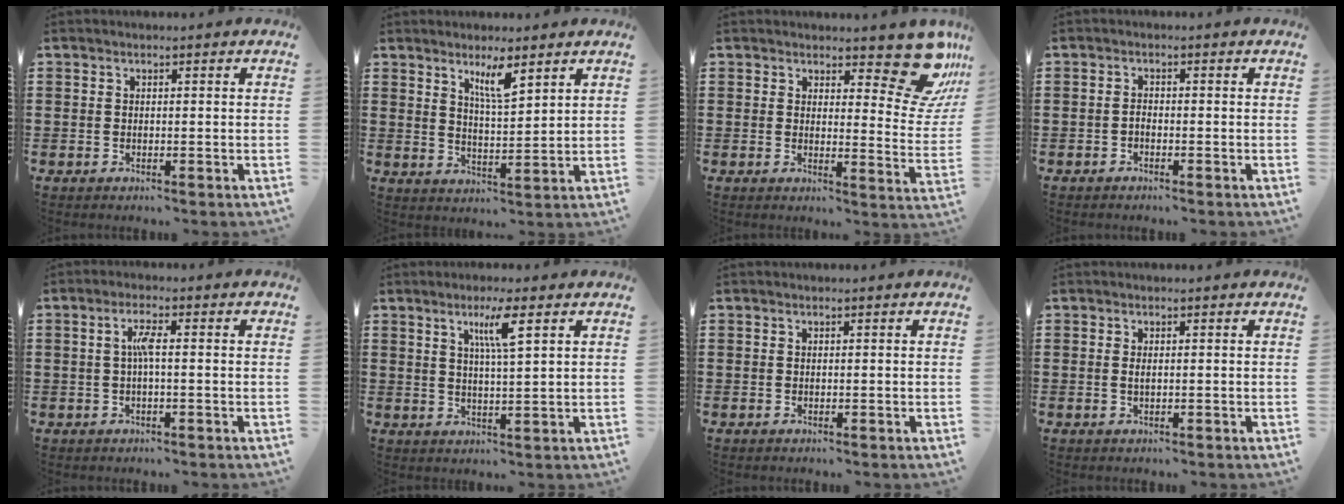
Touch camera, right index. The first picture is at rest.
{"total": 5.0, "force": [3.4, 0.8, 3.5], "torque": [-0.069, -0.003, 0.058]}
{"total": 11.0, "force": [8.1, 3.5, 6.5], "torque": [-0.084, -0.049, 0.142]}
{"total": 0.8, "force": [-0.5, 0.4, 0.5], "torque": [-0.013, -0.002, -0.009]}
{"total": 3.6, "force": [-0.1, 0.3, 3.6], "torque": [-0.068, 0.002, -0.006]}
{"total": 5.0, "force": [2.6, 0.1, 4.3], "torque": [-0.084, -0.002, 0.039]}
{"total": 0.0}
{"total": 0.9, "force": [0.2, 0.2, 0.8], "torque": [-0.017, 0.001, 0.003]}